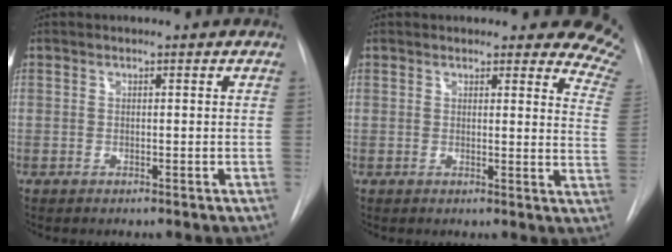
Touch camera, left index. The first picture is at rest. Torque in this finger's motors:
{"motor_torque": [0.83, -1.31, 0.05, 0.02]}